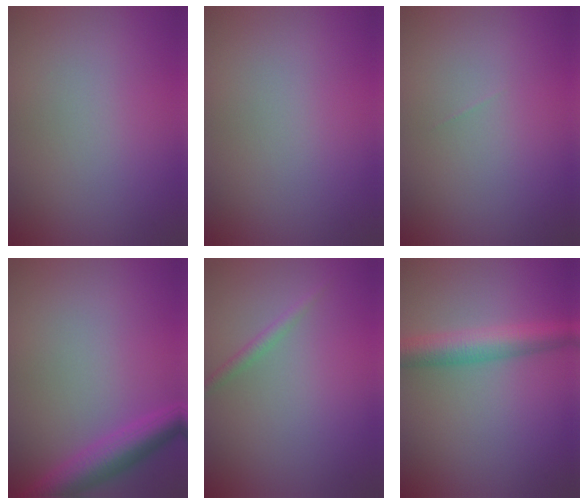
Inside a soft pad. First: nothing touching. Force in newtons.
{"total": 0.0}
{"total": 0.0}
{"total": 4.3, "press": 4.3, "slide": 0.2}
{"total": 1.1, "press": 1.1, "slide": 0.1}
{"total": 4.6, "press": 4.6, "slide": 0.0}